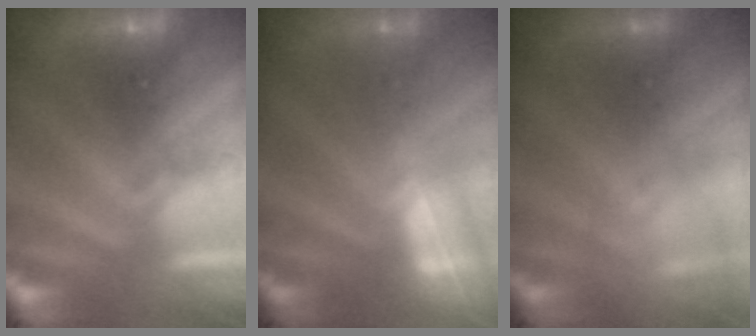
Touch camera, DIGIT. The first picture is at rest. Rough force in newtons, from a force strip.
{"total": 2.4}
{"total": 3.9}